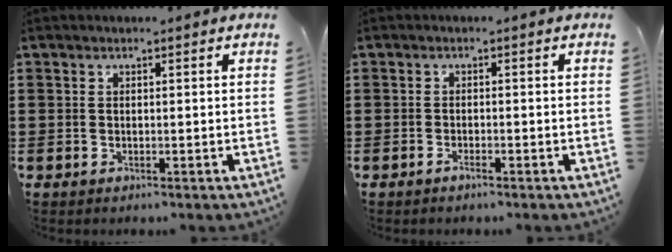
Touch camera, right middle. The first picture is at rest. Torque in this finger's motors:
{"motor_torque": [0.72, 0.77, -0.02, -0.01]}